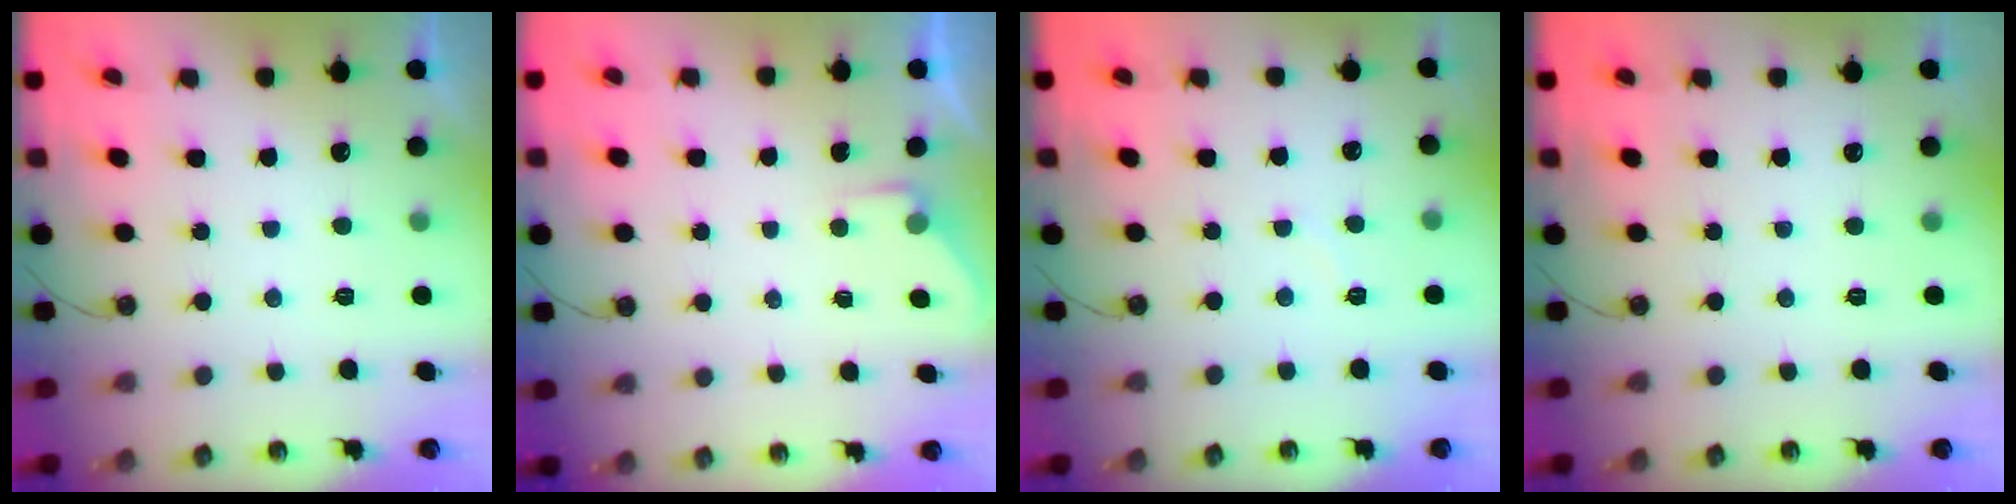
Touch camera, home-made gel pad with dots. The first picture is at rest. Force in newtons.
{"total": 2.4, "press": 2.4, "slide": 0.4}
{"total": 3.5, "press": 3.5, "slide": 0.5}
{"total": 0.0}